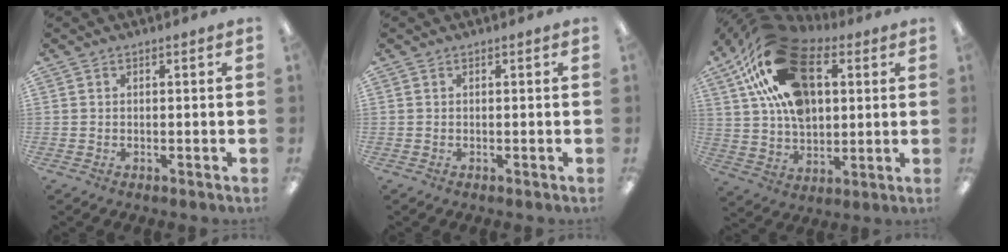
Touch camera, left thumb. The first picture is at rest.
{"total": 0.0}
{"total": 25.4, "force": [10.3, 14.8, 17.8], "torque": [-0.322, -0.020, 0.184]}